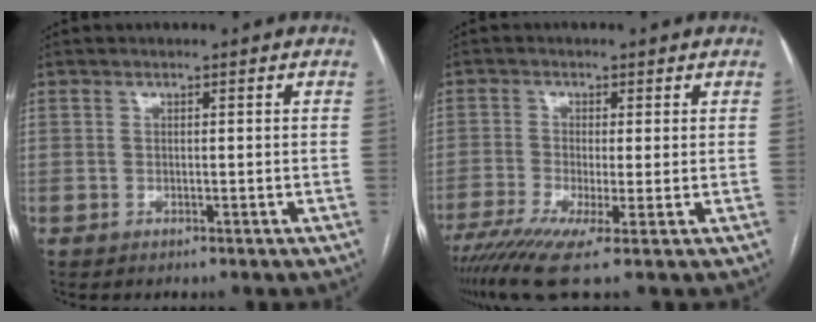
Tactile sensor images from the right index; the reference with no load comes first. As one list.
[{"total": 8.5, "force": [-5.1, 0.2, 6.8], "torque": [-0.116, -0.020, -0.089]}]